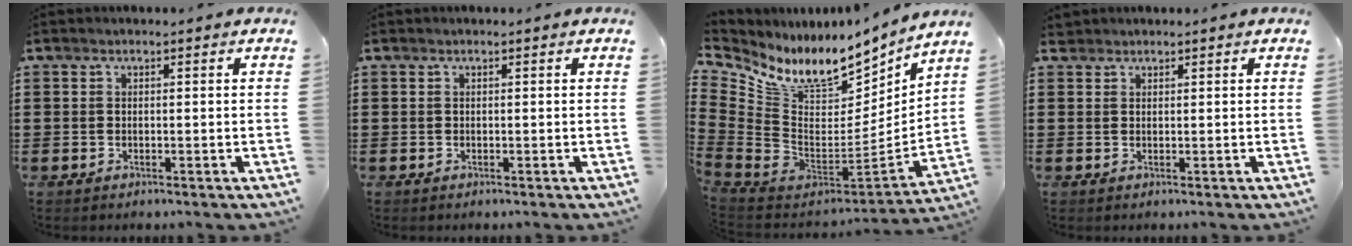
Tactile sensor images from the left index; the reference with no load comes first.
{"total": 0.0}
{"total": 10.1, "force": [7.6, 4.3, 5.2], "torque": [-0.133, -0.077, 0.131]}
{"total": 1.1, "force": [1.0, 0.4, 0.2], "torque": [-0.008, 0.002, 0.021]}